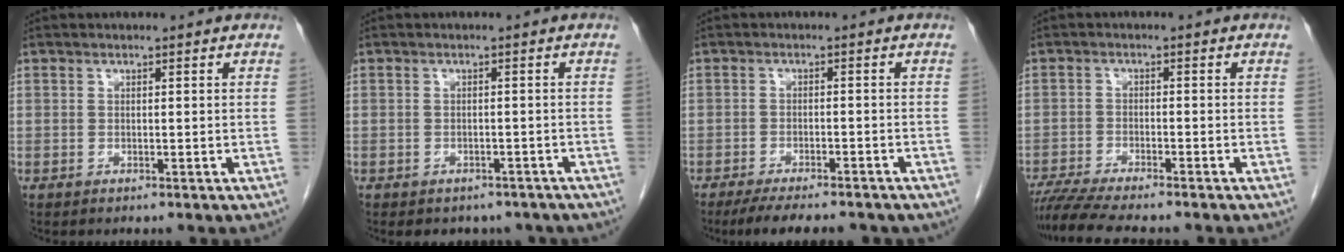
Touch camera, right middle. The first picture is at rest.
{"total": 6.0, "force": [-5.0, 3.1, 1.3], "torque": [-0.012, 0.007, -0.052]}
{"total": 11.2, "force": [-9.5, 2.5, 5.4], "torque": [-0.080, -0.010, -0.128]}
{"total": 9.2, "force": [-8.0, 0.4, 4.5], "torque": [-0.072, -0.018, -0.129]}